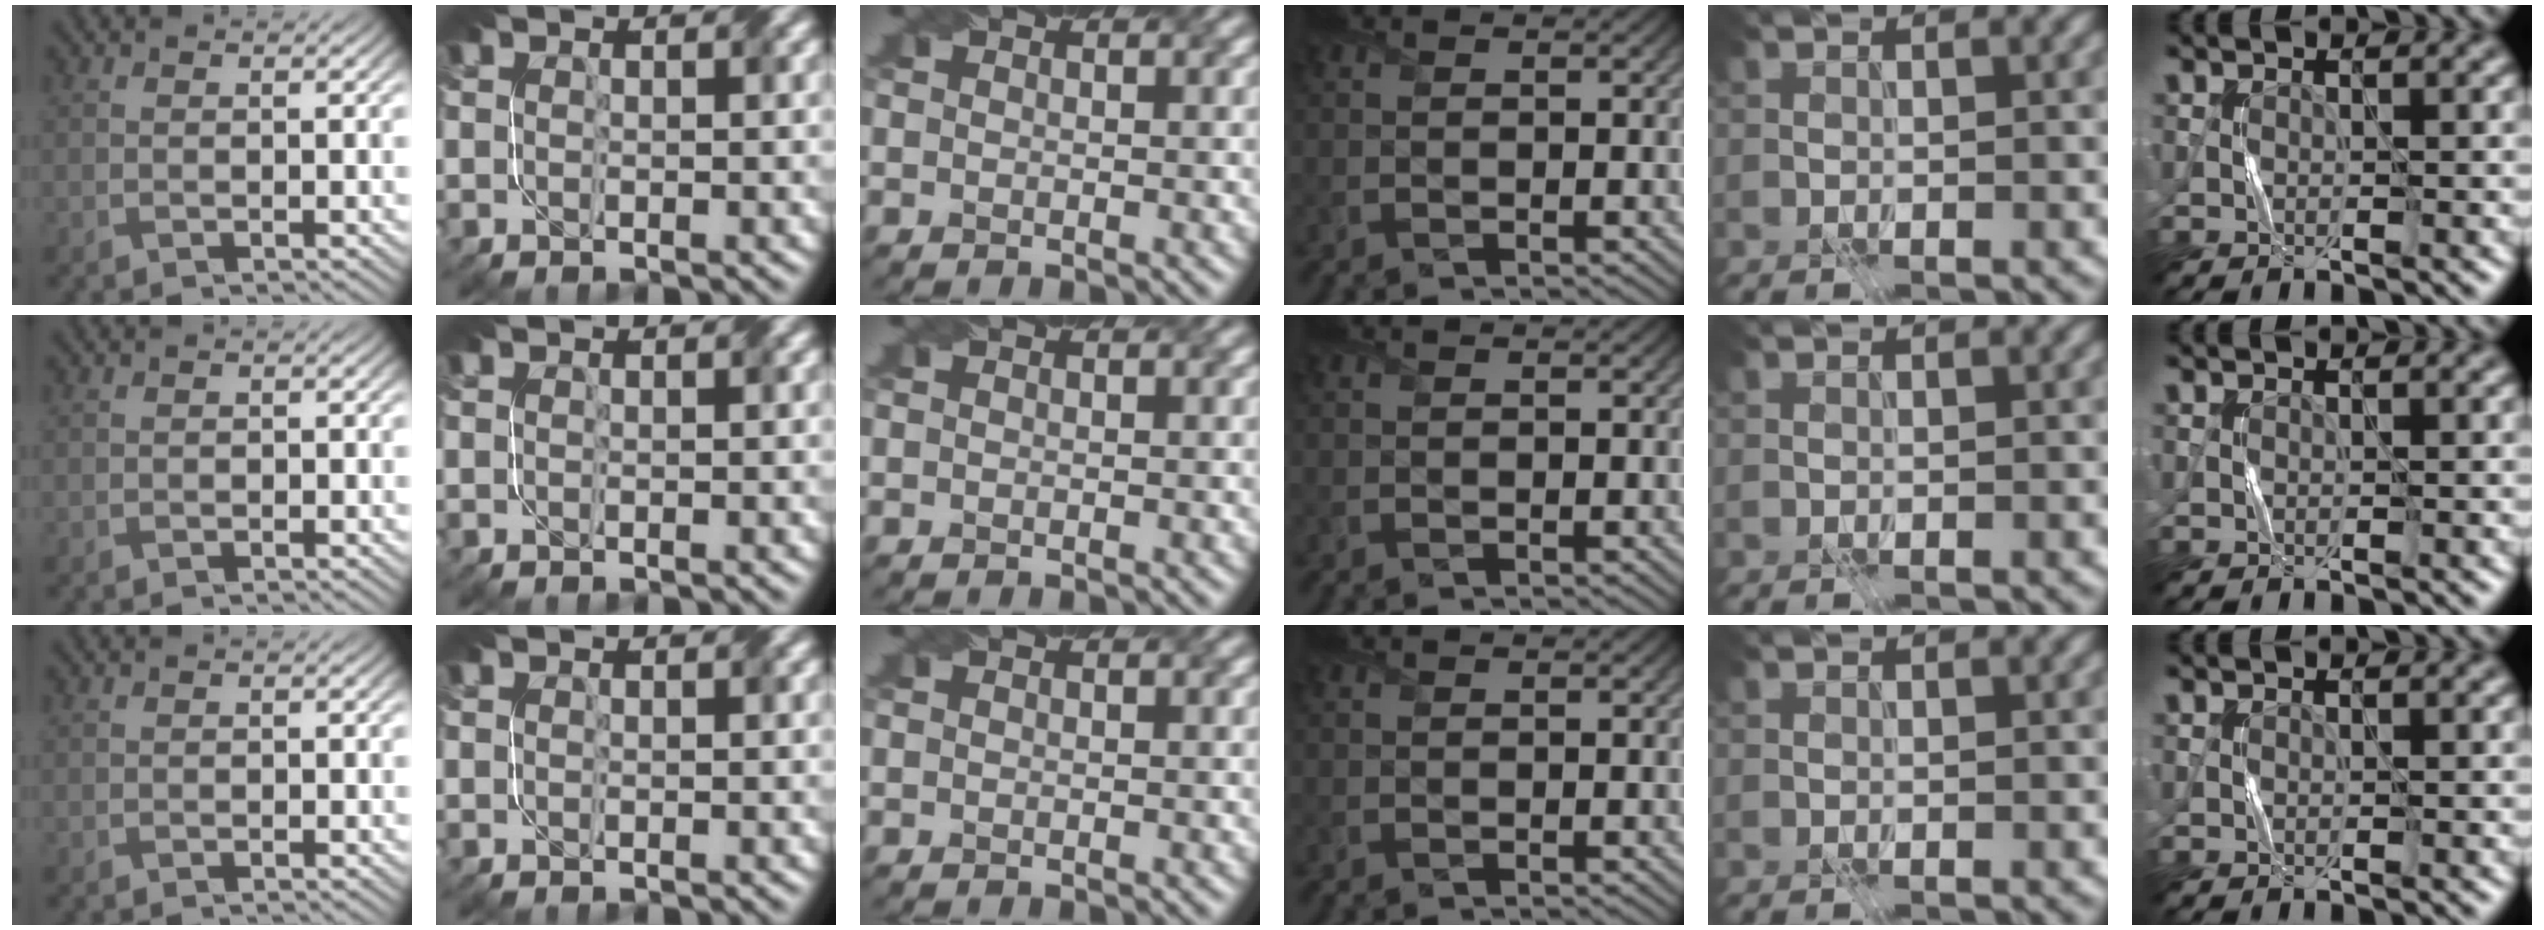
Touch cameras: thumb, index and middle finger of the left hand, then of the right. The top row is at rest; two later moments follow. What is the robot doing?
{"motion": "fold", "object": "paper"}